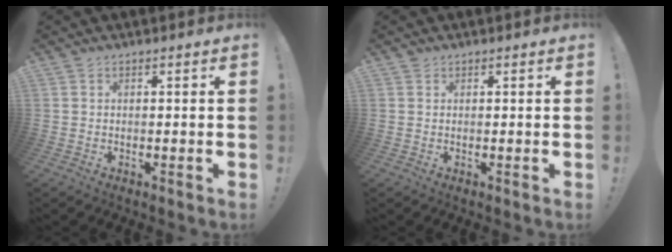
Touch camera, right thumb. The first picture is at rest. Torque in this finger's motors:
{"motor_torque": [-0.17, 0.25, 0.12, -0.02, -0.06]}